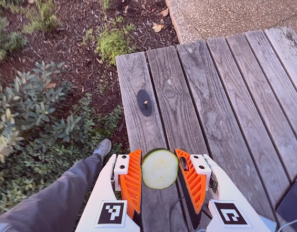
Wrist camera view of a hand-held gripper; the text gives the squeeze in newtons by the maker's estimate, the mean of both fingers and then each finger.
{"total": 12.3, "left": 12.6, "right": 12.1}